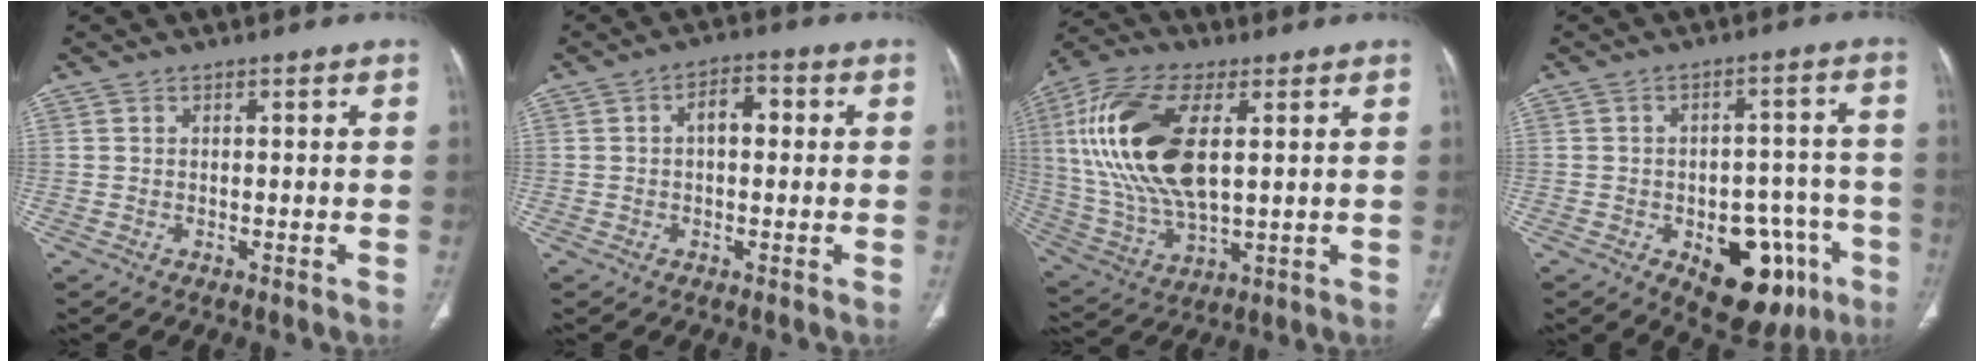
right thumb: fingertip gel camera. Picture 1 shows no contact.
{"total": 4.7, "force": [0.5, 2.8, 3.8], "torque": [-0.053, 0.018, 0.003]}
{"total": 21.6, "force": [4.3, 10.4, 18.4], "torque": [-0.390, -0.008, 0.082]}
{"total": 16.1, "force": [-7.0, 9.0, 11.4], "torque": [-0.109, 0.038, -0.082]}